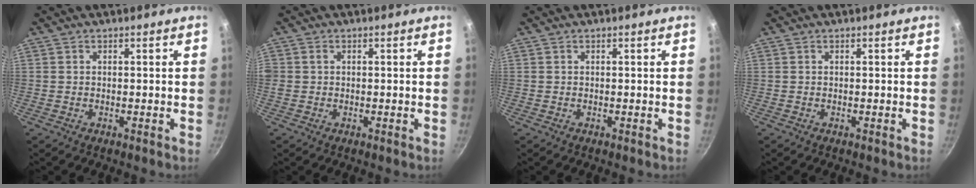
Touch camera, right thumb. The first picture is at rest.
{"total": 1.0, "force": [0.1, 0.9, 0.4], "torque": [-0.006, 0.003, -0.001]}
{"total": 0.0}
{"total": 0.0}